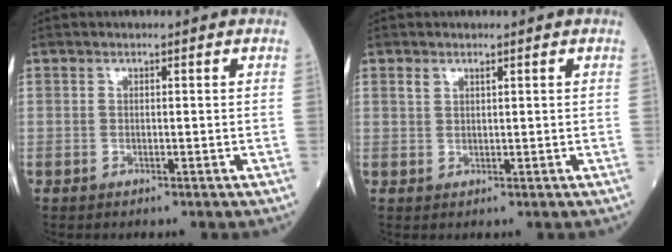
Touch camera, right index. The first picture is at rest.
{"total": 1.3, "force": [0.9, 0.5, 0.8], "torque": [-0.020, 0.010, 0.020]}